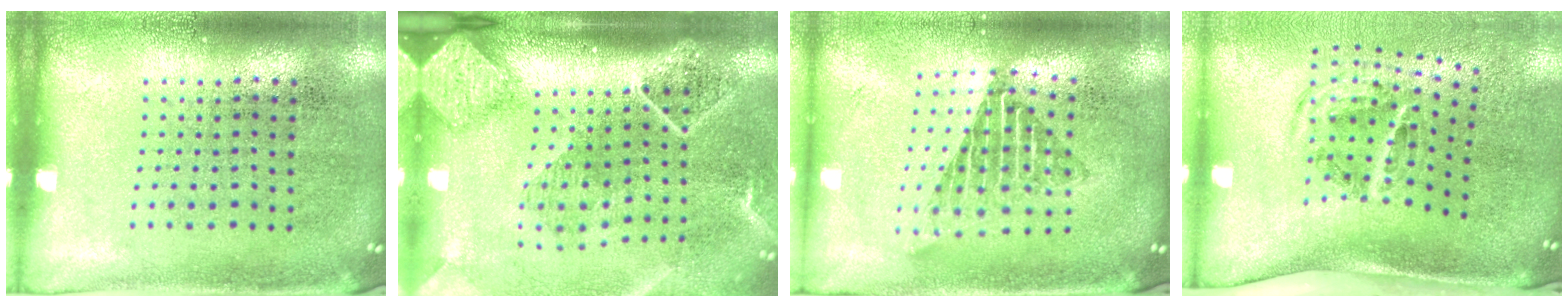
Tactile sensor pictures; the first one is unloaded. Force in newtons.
{"total": 2.7, "press": 2.0, "slide": 1.8}
{"total": 1.6, "press": 1.3, "slide": 0.9}
{"total": 2.0, "press": 1.3, "slide": 1.5}